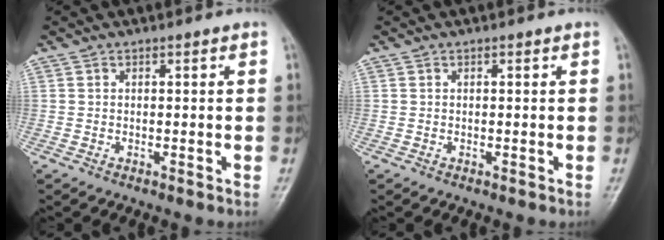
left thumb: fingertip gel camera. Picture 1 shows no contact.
{"total": 0.0}